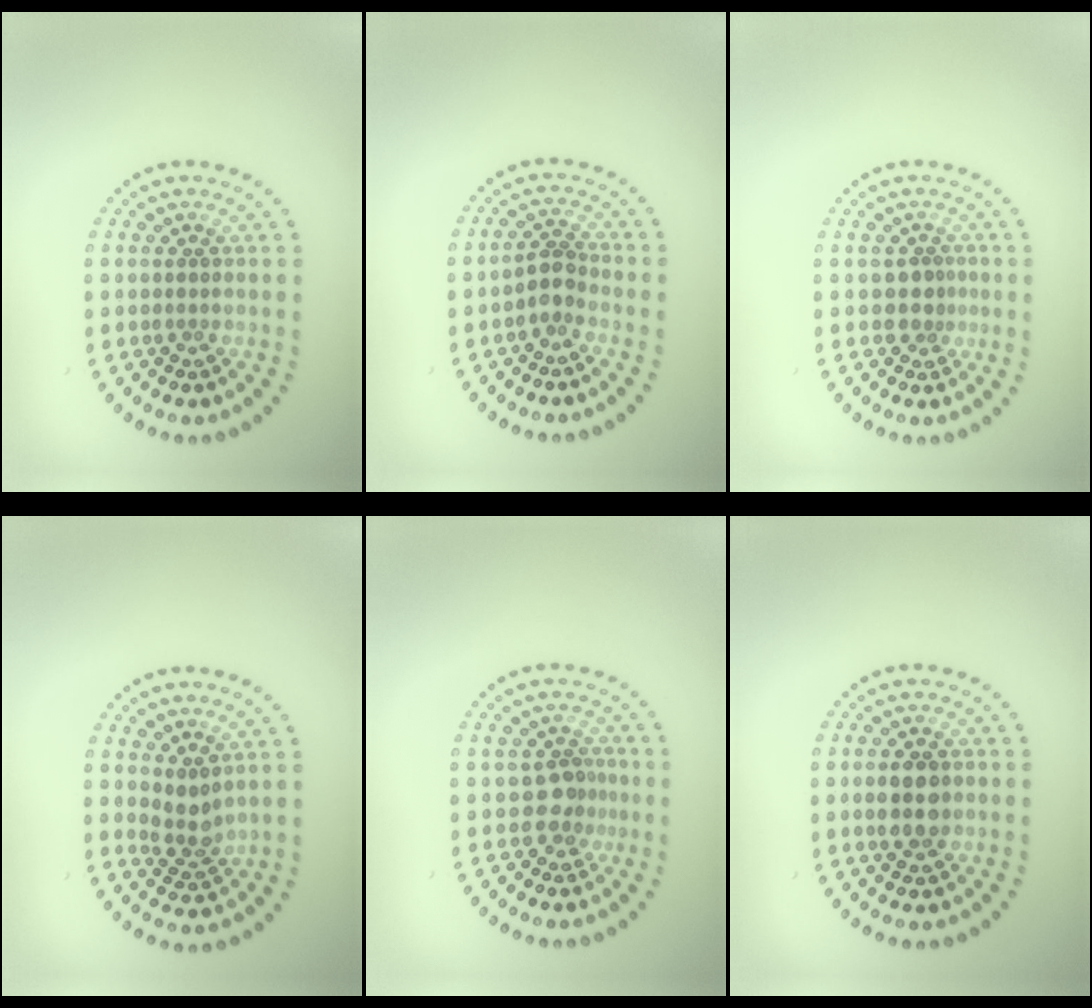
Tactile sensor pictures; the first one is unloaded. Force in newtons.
{"total": 1.9, "press": 1.5, "slide": 1.1}
{"total": 1.8, "press": 1.3, "slide": 1.2}
{"total": 2.1, "press": 1.7, "slide": 1.2}
{"total": 2.3, "press": 1.7, "slide": 1.5}
{"total": 3.2, "press": 3.2, "slide": 0.1}